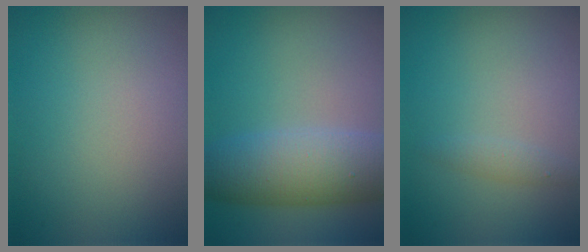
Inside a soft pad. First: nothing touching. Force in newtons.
{"total": 7.1, "press": 7.1, "slide": 0.2}
{"total": 1.0, "press": 1.0, "slide": 0.1}